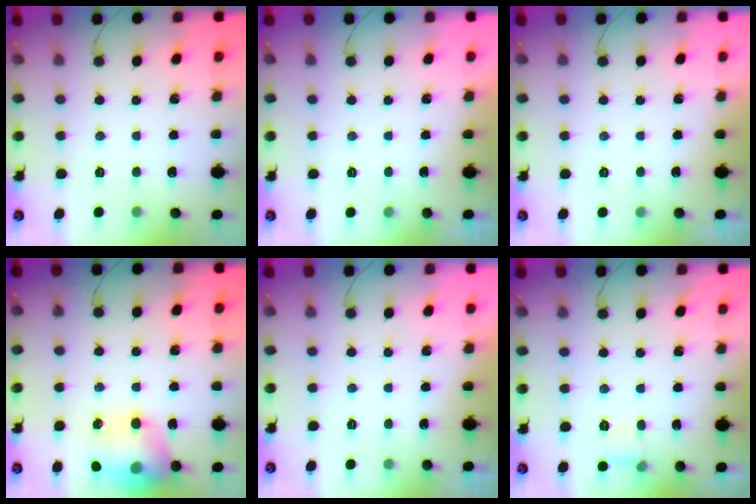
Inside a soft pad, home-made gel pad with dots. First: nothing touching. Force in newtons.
{"total": 0.0}
{"total": 0.0}
{"total": 17.2, "press": 17.1, "slide": 1.2}
{"total": 0.0}
{"total": 3.7, "press": 3.5, "slide": 1.1}